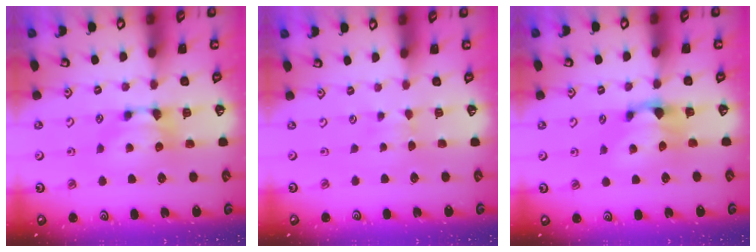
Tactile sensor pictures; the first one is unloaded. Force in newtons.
{"total": 3.0, "press": 2.9, "slide": 0.4}
{"total": 1.2, "press": 0.1, "slide": 1.2}